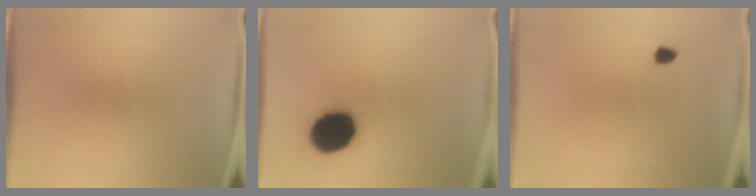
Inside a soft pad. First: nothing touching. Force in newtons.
{"total": 18.9}
{"total": 1.2}